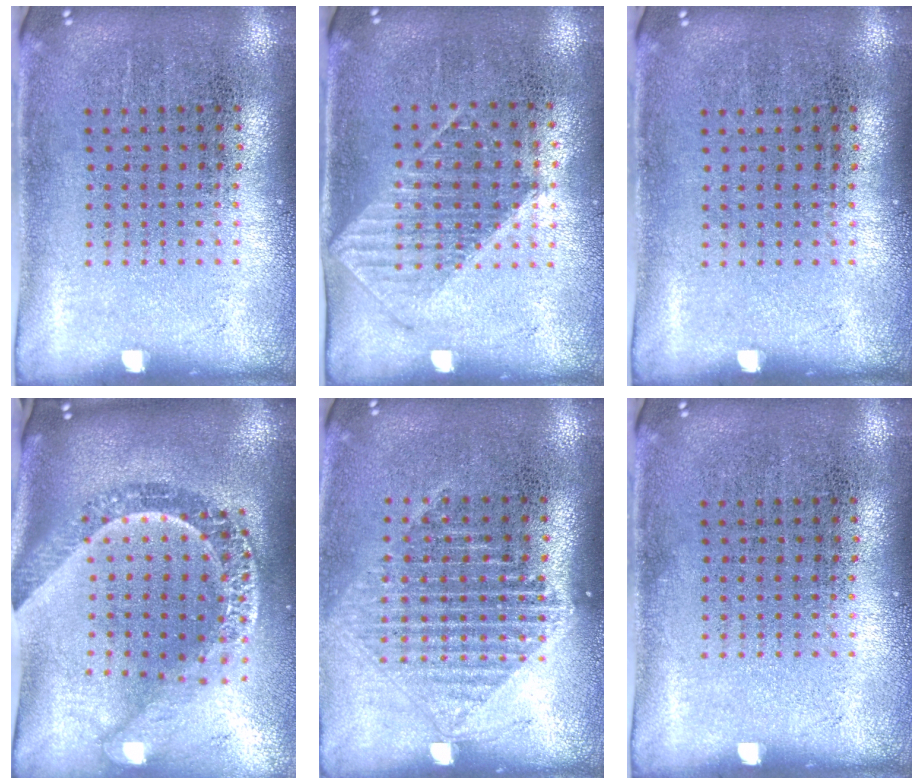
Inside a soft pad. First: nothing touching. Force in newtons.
{"total": 1.0, "press": 0.9, "slide": 0.3}
{"total": 0.0}
{"total": 3.0, "press": 2.4, "slide": 1.9}
{"total": 1.4, "press": 1.3, "slide": 0.6}
{"total": 0.0}